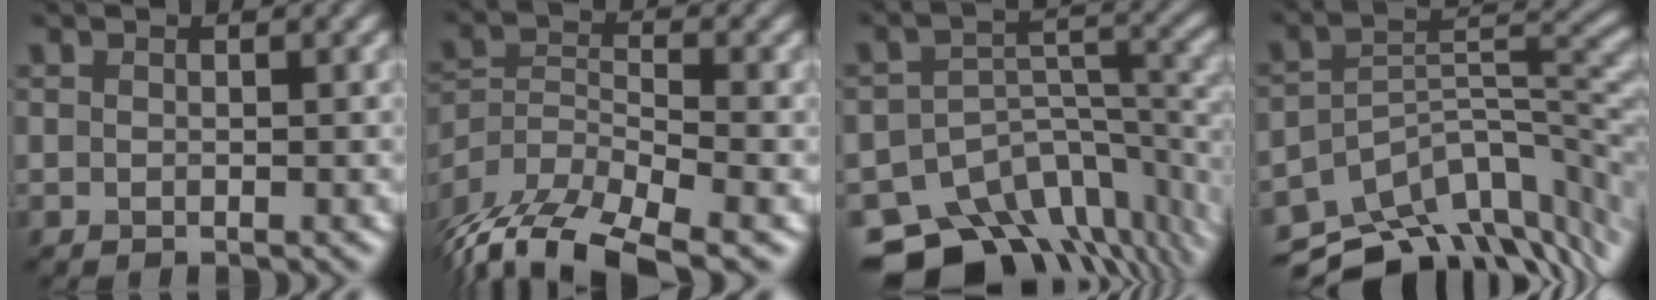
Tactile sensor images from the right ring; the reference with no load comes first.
{"total": 10.5, "force": [-8.2, 3.5, 5.5], "torque": [-0.106, -0.007, -0.151]}
{"total": 13.7, "force": [-10.1, 7.3, 5.7], "torque": [-0.112, -0.006, -0.128]}
{"total": 11.0, "force": [-7.5, 5.4, 6.0], "torque": [-0.105, -0.001, -0.122]}